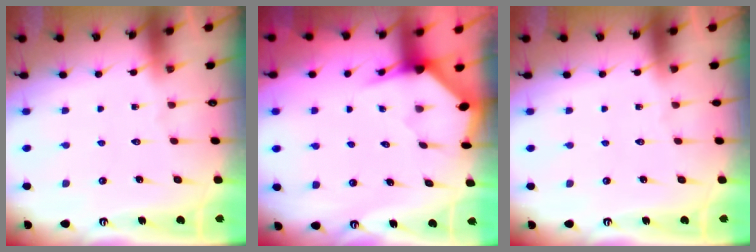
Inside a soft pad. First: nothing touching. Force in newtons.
{"total": 3.3, "press": 3.3, "slide": 0.3}
{"total": 0.0}